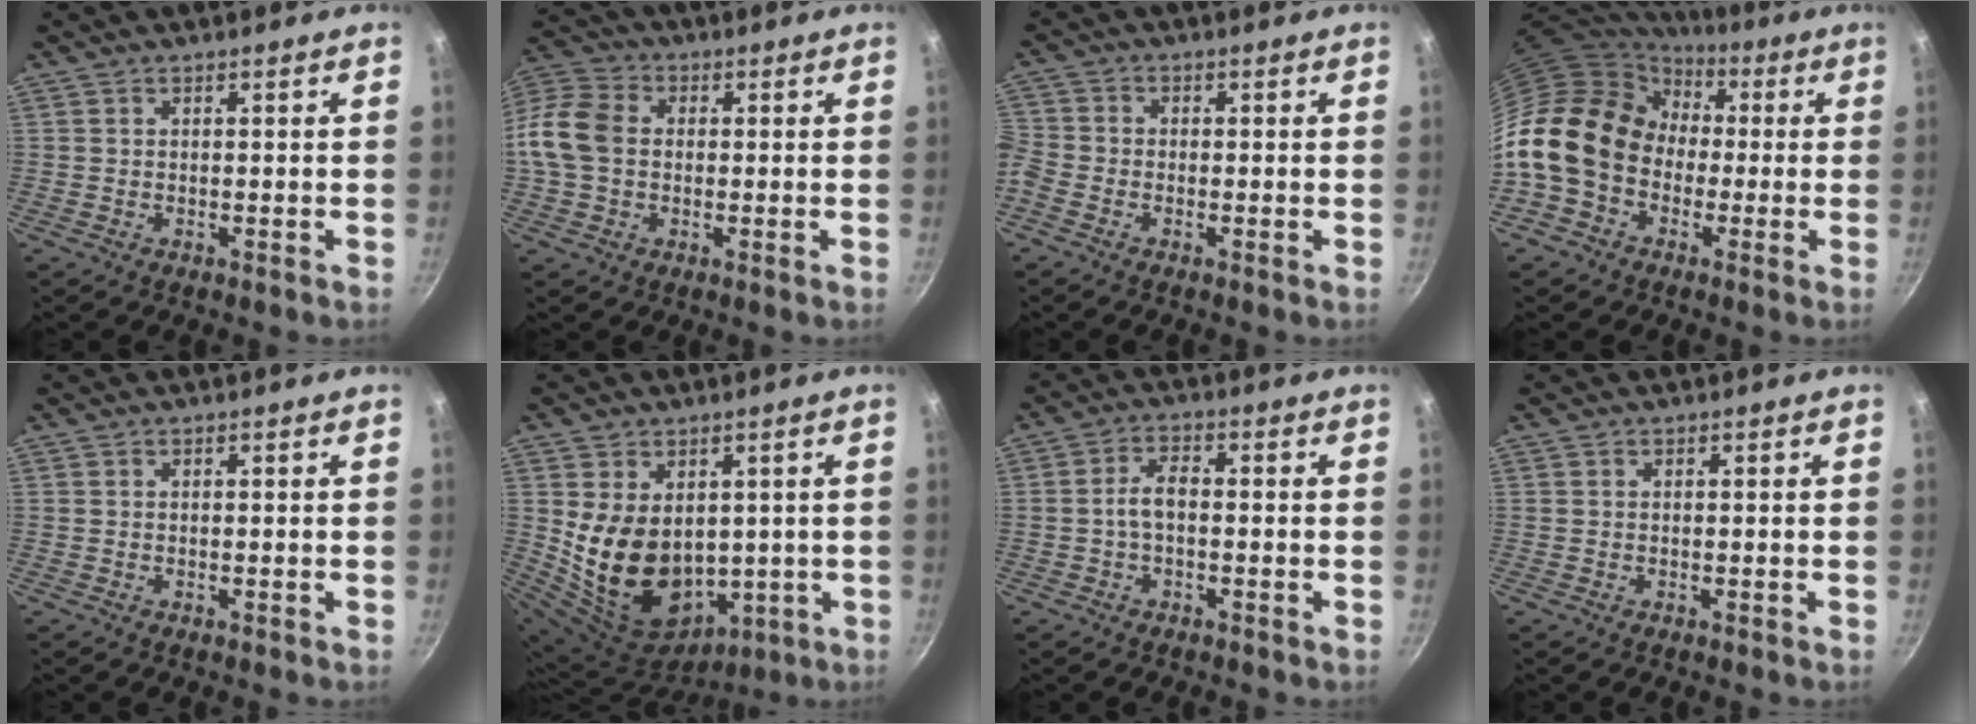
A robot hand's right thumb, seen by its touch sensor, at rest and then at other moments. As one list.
[{"total": 10.4, "force": [-0.1, 8.0, 6.7], "torque": [-0.115, 0.021, -0.021]}, {"total": 5.4, "force": [-2.4, 3.8, 3.0], "torque": [-0.082, 0.012, -0.069]}, {"total": 18.2, "force": [0.3, 14.3, 11.2], "torque": [-0.180, 0.040, -0.005]}, {"total": 0.0}, {"total": 17.4, "force": [1.6, 12.8, 11.7], "torque": [-0.199, -0.025, 0.063]}, {"total": 4.2, "force": [-0.8, 2.2, 3.5], "torque": [-0.065, 0.023, -0.019]}, {"total": 0.0}]